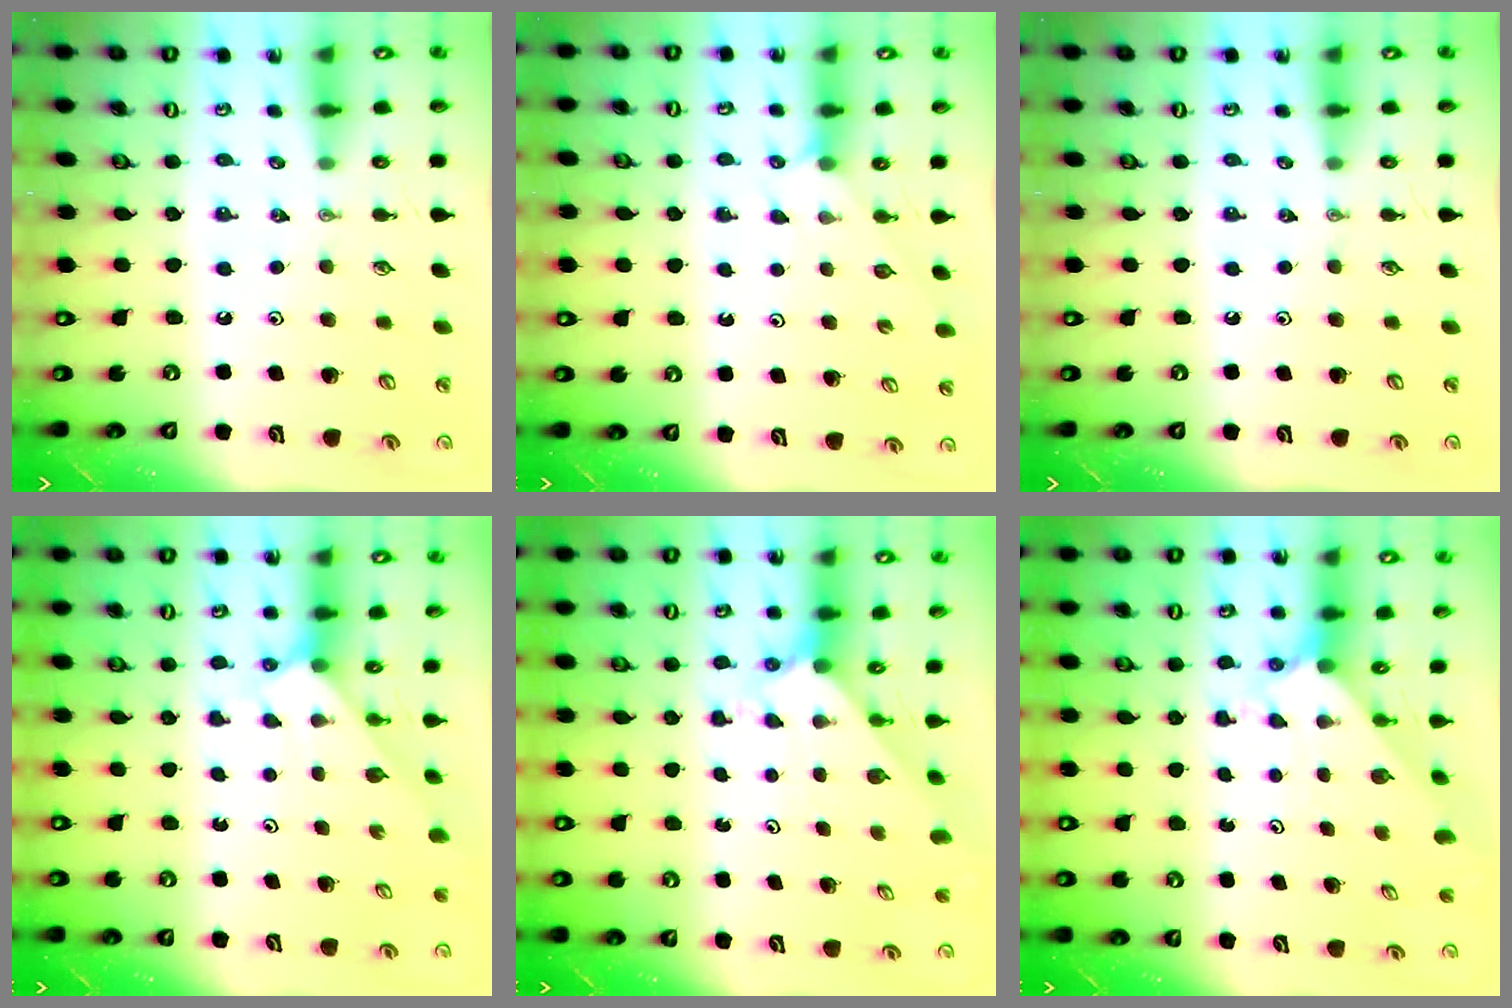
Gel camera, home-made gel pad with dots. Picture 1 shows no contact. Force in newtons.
{"total": 1.9, "press": 1.9, "slide": 0.3}
{"total": 0.0}
{"total": 2.2, "press": 2.2, "slide": 0.2}
{"total": 2.4, "press": 2.4, "slide": 0.2}
{"total": 2.4, "press": 2.3, "slide": 0.3}